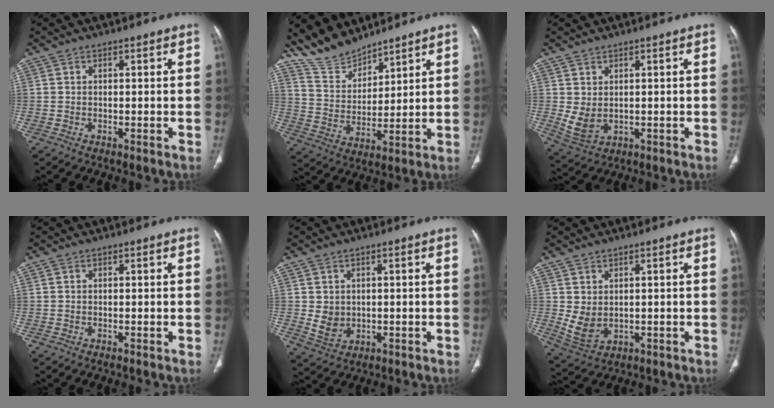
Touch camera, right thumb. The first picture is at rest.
{"total": 10.2, "force": [9.4, 3.3, 2.3], "torque": [-0.030, -0.047, 0.194]}
{"total": 4.5, "force": [0.5, 3.0, 3.3], "torque": [-0.065, -0.006, 0.028]}
{"total": 0.0}
{"total": 4.0, "force": [0.4, 3.3, 2.2], "torque": [-0.026, -0.009, 0.024]}
{"total": 5.0, "force": [0.7, 3.4, 3.6], "torque": [-0.068, -0.007, 0.035]}